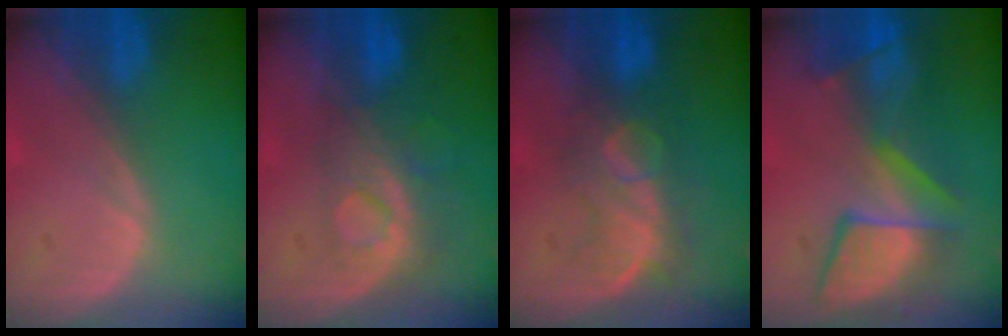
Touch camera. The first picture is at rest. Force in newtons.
{"total": 8.3, "press": 7.1, "slide": 4.3}
{"total": 7.6, "press": 7.3, "slide": 2.1}
{"total": 9.5, "press": 9.2, "slide": 2.1}